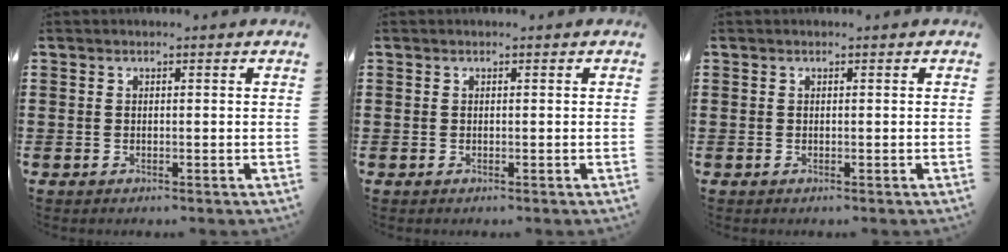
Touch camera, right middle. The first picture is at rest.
{"total": 0.0}
{"total": 0.0}